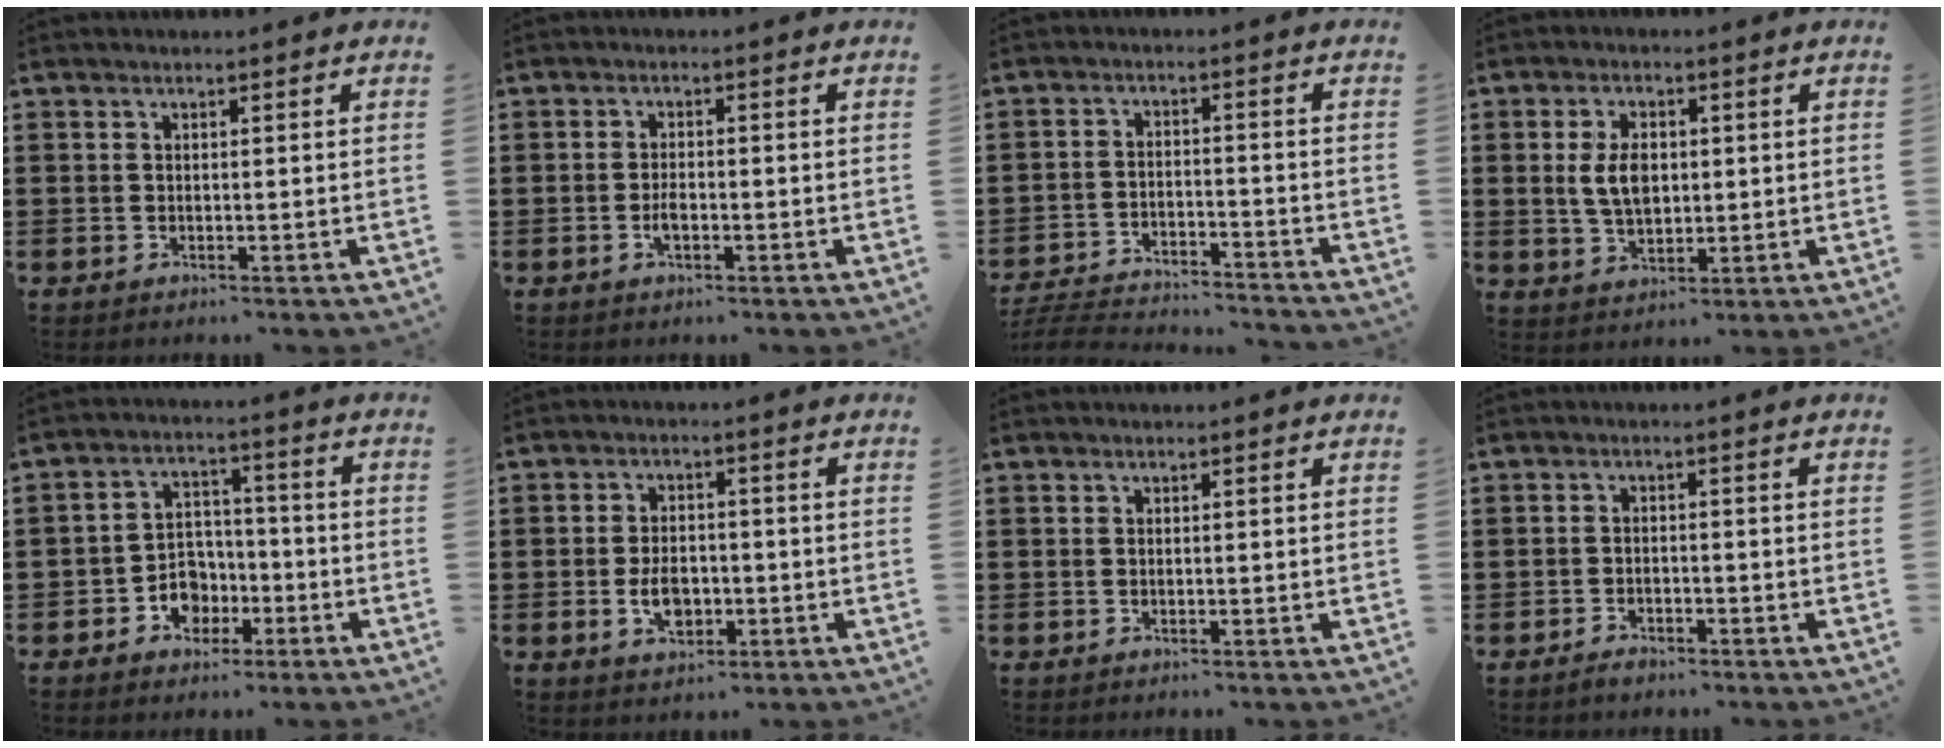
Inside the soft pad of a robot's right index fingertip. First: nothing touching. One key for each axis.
{"total": 2.1, "fx": -0.7, "fy": 0.8, "fz": 1.8, "tx": -0.034, "ty": -0.001, "tz": -0.011}
{"total": 4.7, "fx": -4.6, "fy": 0.1, "fz": 0.8, "tx": -0.030, "ty": -0.004, "tz": -0.098}
{"total": 5.9, "fx": 0.6, "fy": 3.5, "fz": 4.7, "tx": -0.103, "ty": 0.004, "tz": 0.002}
{"total": 5.3, "fx": -2.4, "fy": 4.2, "fz": 1.9, "tx": -0.043, "ty": 0.012, "tz": -0.042}
{"total": 4.7, "fx": -1.1, "fy": 3.0, "fz": 3.4, "tx": -0.065, "ty": -0.003, "tz": -0.021}
{"total": 0.0}
{"total": 1.4, "fx": -1.4, "fy": 0.3, "fz": 0.4, "tx": -0.012, "ty": -0.004, "tz": -0.026}